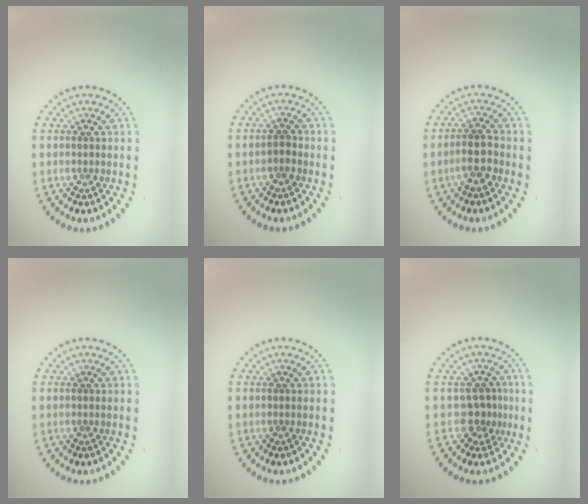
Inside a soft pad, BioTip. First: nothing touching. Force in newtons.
{"total": 1.0, "press": 0.9, "slide": 0.3}
{"total": 2.3, "press": 2.1, "slide": 0.8}
{"total": 0.0}
{"total": 0.0}
{"total": 2.2, "press": 1.6, "slide": 1.6}